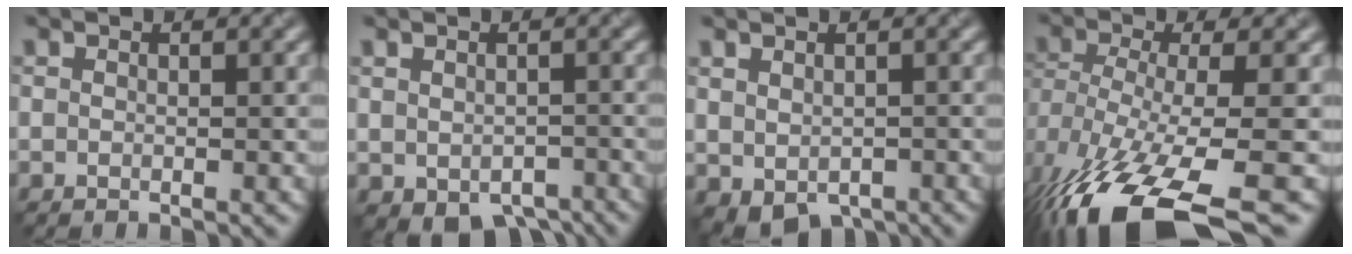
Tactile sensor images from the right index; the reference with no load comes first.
{"total": 4.0, "force": [-2.1, 2.3, 2.4], "torque": [-0.027, -0.018, -0.018]}
{"total": 3.4, "force": [-1.3, 2.1, 2.3], "torque": [-0.034, -0.013, -0.012]}
{"total": 12.5, "force": [-7.5, 4.2, 9.1], "torque": [-0.193, -0.023, -0.116]}